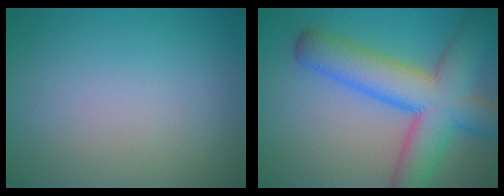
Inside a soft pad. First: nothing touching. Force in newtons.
{"total": 9.9, "press": 9.9, "slide": 0.4}